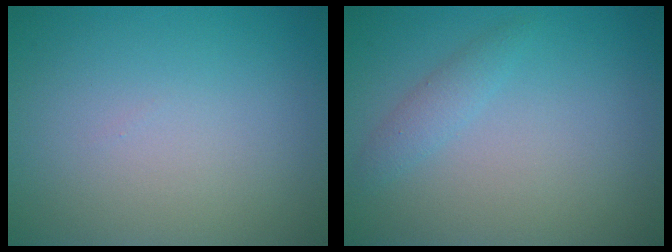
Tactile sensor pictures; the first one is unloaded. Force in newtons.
{"total": 1.5, "press": 1.4, "slide": 0.1}